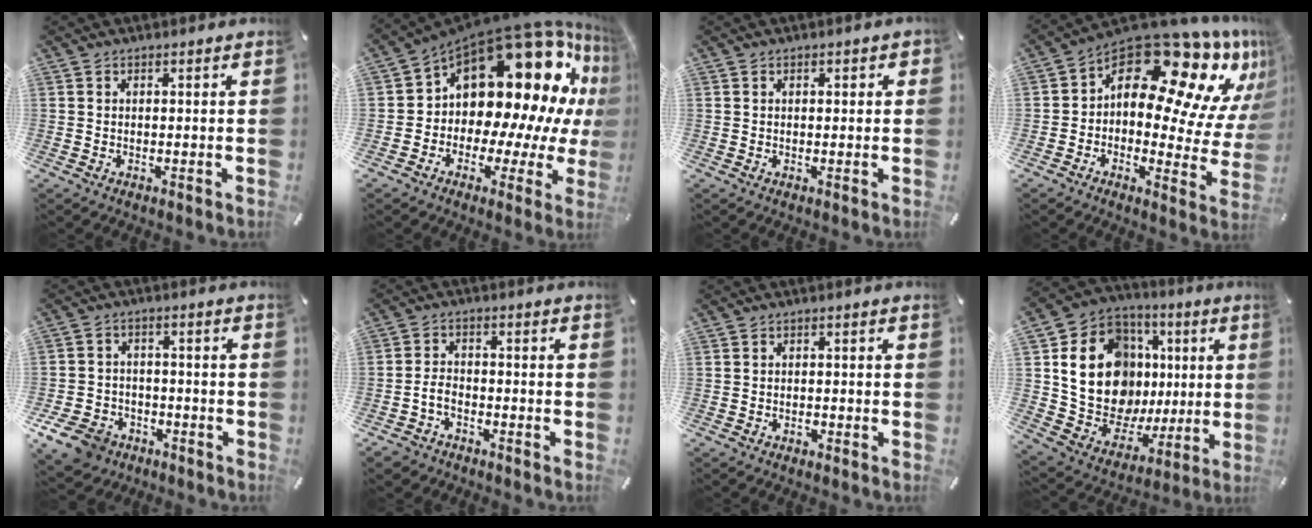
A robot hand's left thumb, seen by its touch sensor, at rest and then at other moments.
{"total": 22.2, "force": [10.3, 12.5, 15.3], "torque": [-0.221, -0.117, 0.187]}
{"total": 1.2, "force": [0.1, 0.8, 0.9], "torque": [-0.009, 0.003, -0.002]}
{"total": 18.5, "force": [11.1, 9.4, 11.4], "torque": [-0.146, -0.103, 0.178]}
{"total": 9.0, "force": [-5.8, 6.2, 3.0], "torque": [-0.066, 0.042, -0.108]}
{"total": 4.4, "force": [-2.2, 3.1, 2.3], "torque": [-0.059, 0.007, -0.046]}
{"total": 1.0, "force": [-0.6, 0.7, 0.4], "torque": [-0.009, 0.003, -0.015]}
{"total": 20.0, "force": [4.3, 15.6, 11.7], "torque": [-0.232, -0.022, 0.094]}